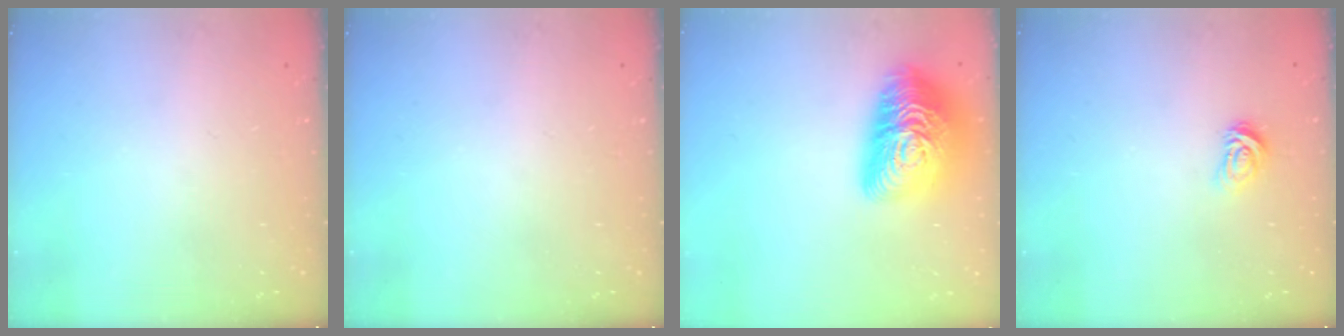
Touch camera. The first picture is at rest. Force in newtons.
{"total": 0.0}
{"total": 23.6, "press": 23.6, "slide": 0.9}
{"total": 2.9, "press": 2.8, "slide": 0.4}